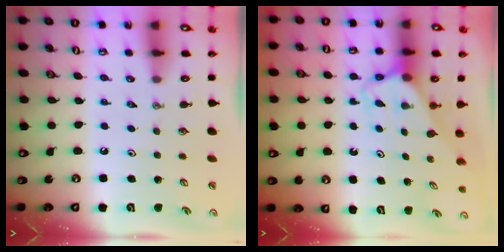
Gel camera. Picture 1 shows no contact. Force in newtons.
{"total": 2.9, "press": 2.9, "slide": 0.2}